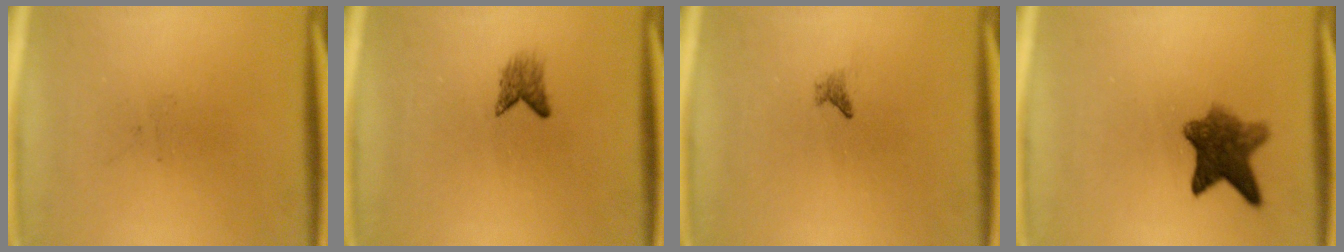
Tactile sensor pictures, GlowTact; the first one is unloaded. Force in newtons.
{"total": 1.9}
{"total": 0.8}
{"total": 7.1}